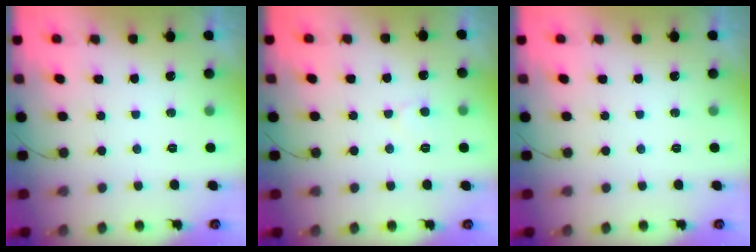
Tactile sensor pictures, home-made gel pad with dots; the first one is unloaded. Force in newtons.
{"total": 4.3, "press": 4.2, "slide": 0.4}
{"total": 0.0}